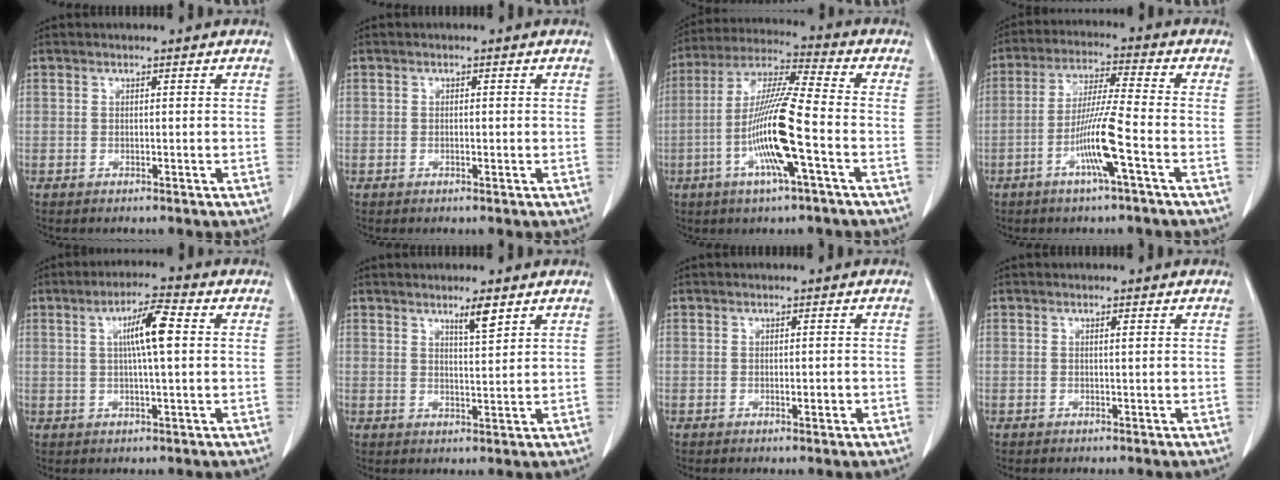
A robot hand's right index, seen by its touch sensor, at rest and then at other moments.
{"total": 0.6, "force": [-0.2, 0.3, 0.5], "torque": [-0.008, 0.000, -0.003]}
{"total": 13.5, "force": [-3.9, 0.2, 12.9], "torque": [-0.258, -0.003, -0.082]}
{"total": 9.0, "force": [-3.6, -0.8, 8.2], "torque": [-0.161, -0.006, -0.072]}
{"total": 6.6, "force": [1.3, 0.4, 6.4], "torque": [-0.114, 0.010, 0.020]}
{"total": 3.2, "force": [2.3, 0.2, 2.3], "torque": [-0.042, -0.004, 0.040]}
{"total": 1.2, "force": [-0.3, 0.4, 1.1], "torque": [-0.019, 0.001, -0.002]}
{"total": 0.5, "force": [0.2, 0.0, 0.5], "torque": [-0.011, 0.000, 0.004]}